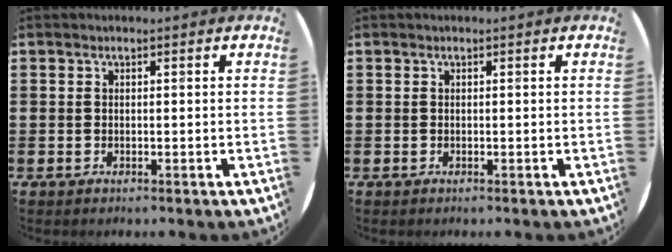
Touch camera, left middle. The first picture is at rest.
{"total": 0.0}